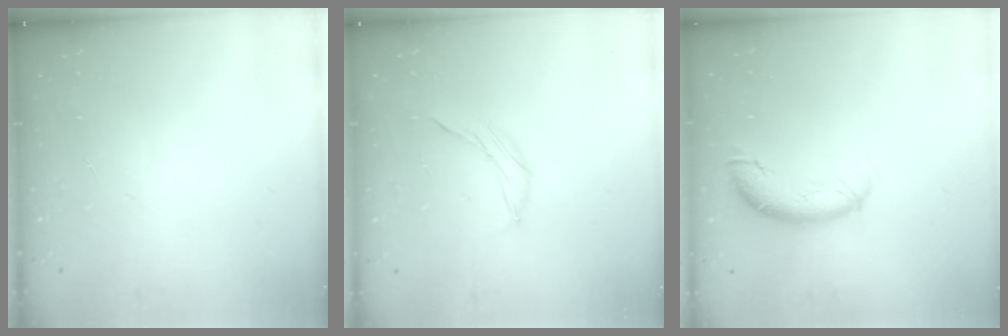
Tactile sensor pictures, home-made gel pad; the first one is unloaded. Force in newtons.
{"total": 5.5, "press": 5.4, "slide": 1.2}
{"total": 9.4, "press": 9.4, "slide": 0.5}